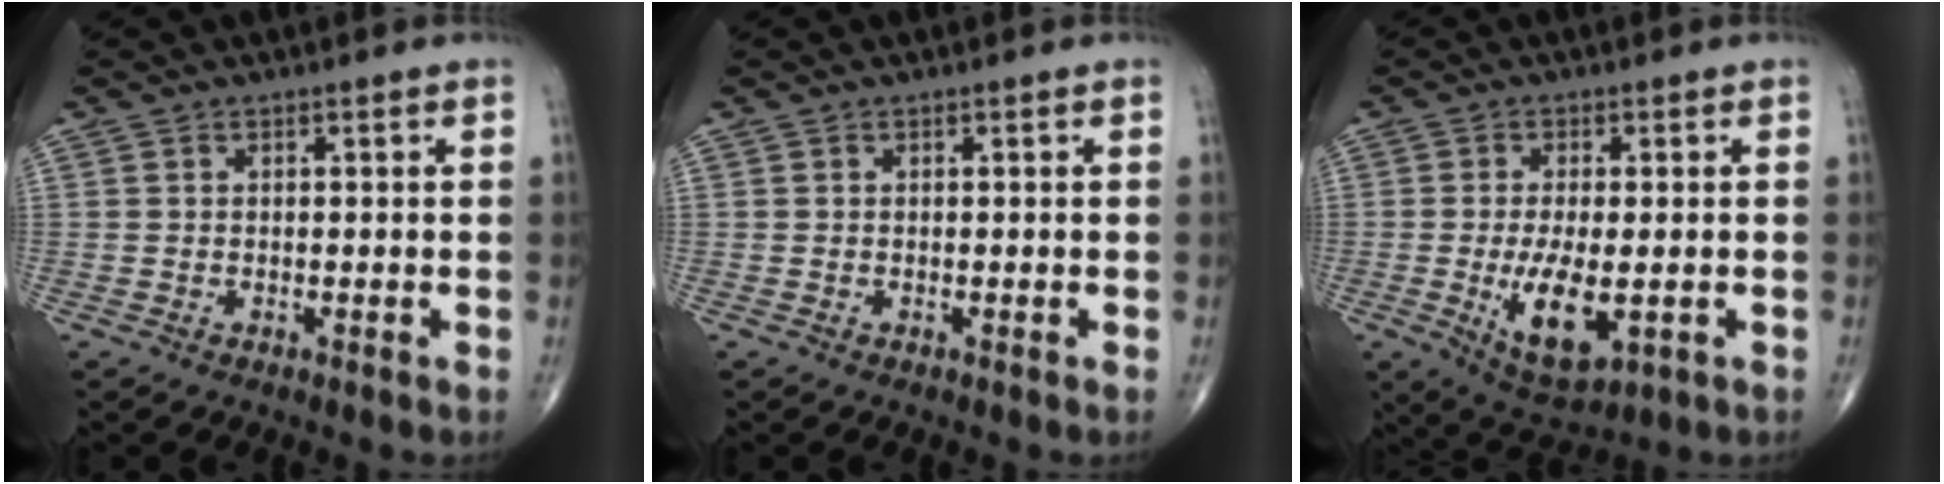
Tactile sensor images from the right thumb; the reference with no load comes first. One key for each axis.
{"total": 0.0}
{"total": 10.1, "fx": -2.1, "fy": 4.3, "fz": 8.9, "tx": -0.150, "ty": -0.020, "tz": -0.026}